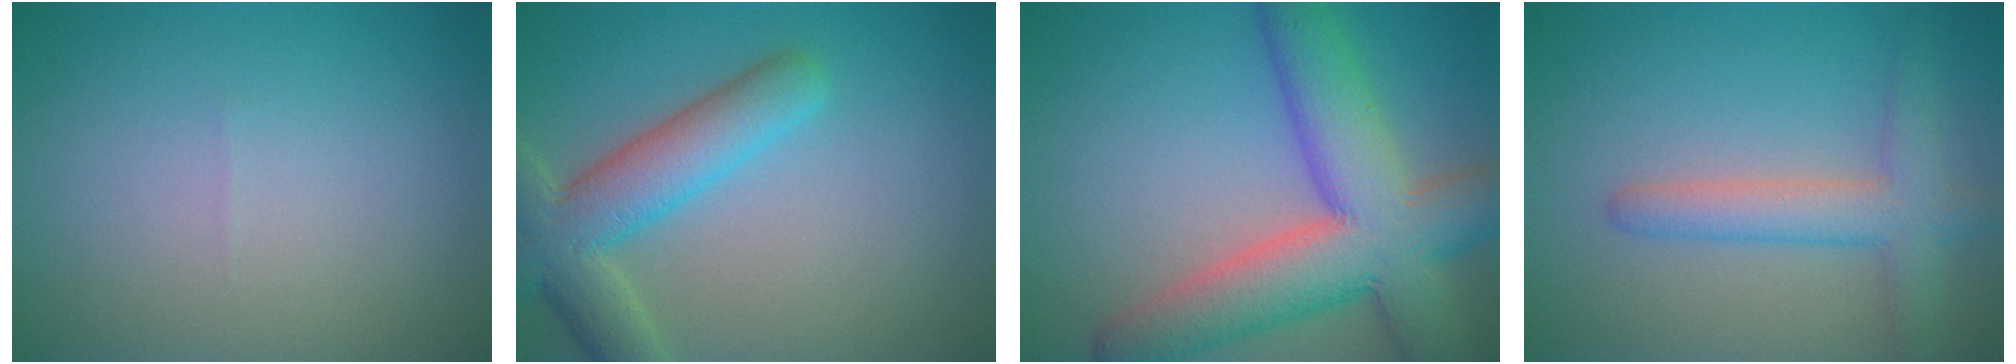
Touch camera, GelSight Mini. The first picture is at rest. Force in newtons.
{"total": 6.5, "press": 6.4, "slide": 0.5}
{"total": 10.8, "press": 10.7, "slide": 0.8}
{"total": 3.8, "press": 3.8, "slide": 0.2}